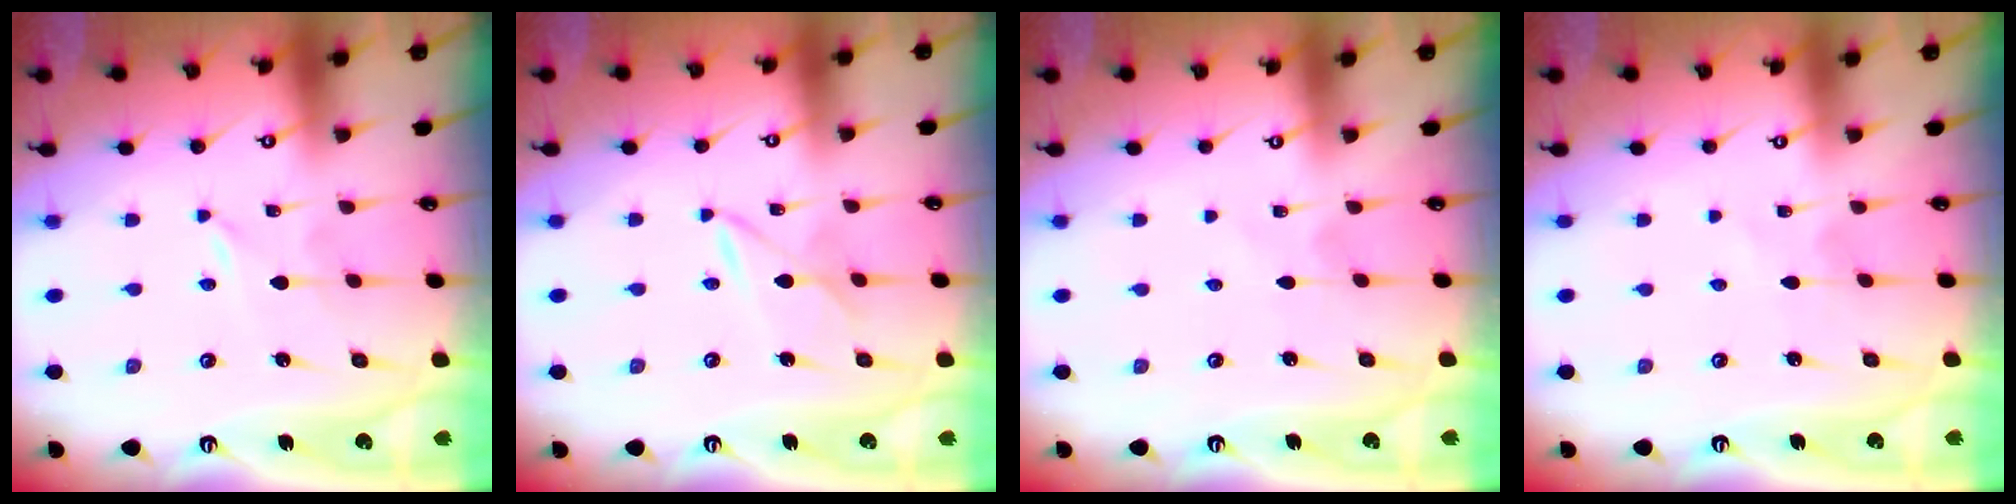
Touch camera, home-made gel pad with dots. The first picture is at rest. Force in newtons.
{"total": 2.5, "press": 2.5, "slide": 0.3}
{"total": 1.4, "press": 1.4, "slide": 0.1}
{"total": 1.5, "press": 1.5, "slide": 0.2}